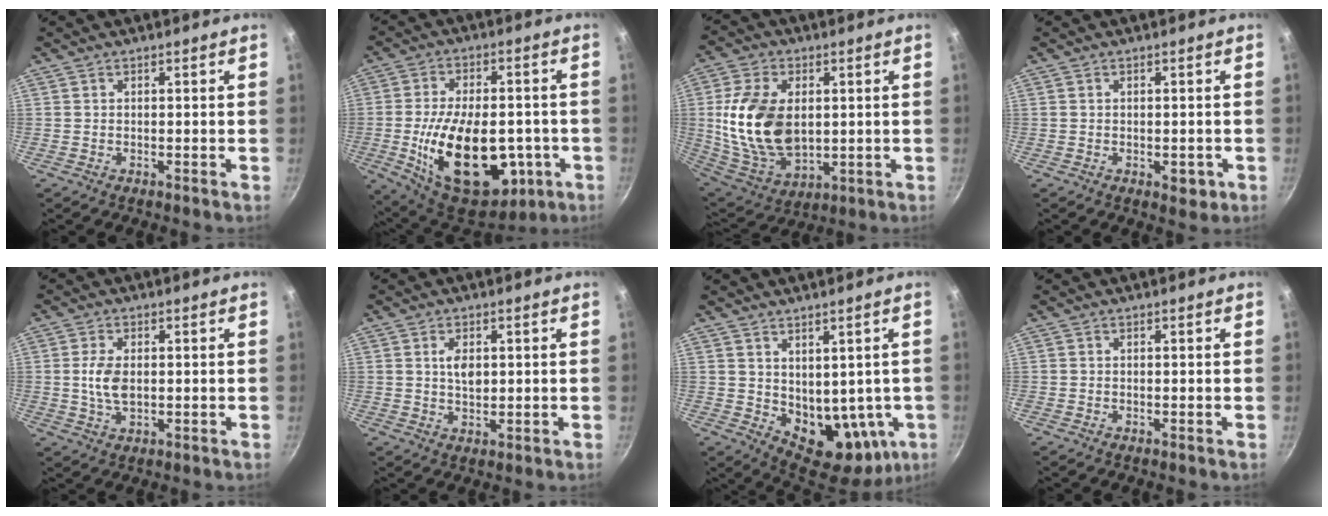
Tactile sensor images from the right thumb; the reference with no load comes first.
{"total": 24.6, "force": [-5.4, 14.0, 19.5], "torque": [-0.303, 0.008, -0.065]}
{"total": 18.2, "force": [1.6, 11.7, 13.9], "torque": [-0.250, -0.016, 0.043]}
{"total": 3.0, "force": [-0.9, 1.8, 2.3], "torque": [-0.014, 0.006, -0.007]}
{"total": 5.3, "force": [0.2, 3.0, 4.4], "torque": [-0.086, -0.002, 0.004]}
{"total": 3.9, "force": [0.8, 2.3, 3.1], "torque": [-0.042, -0.006, 0.014]}
{"total": 13.9, "force": [0.5, 9.1, 10.5], "torque": [-0.112, -0.024, 0.040]}
{"total": 0.0}